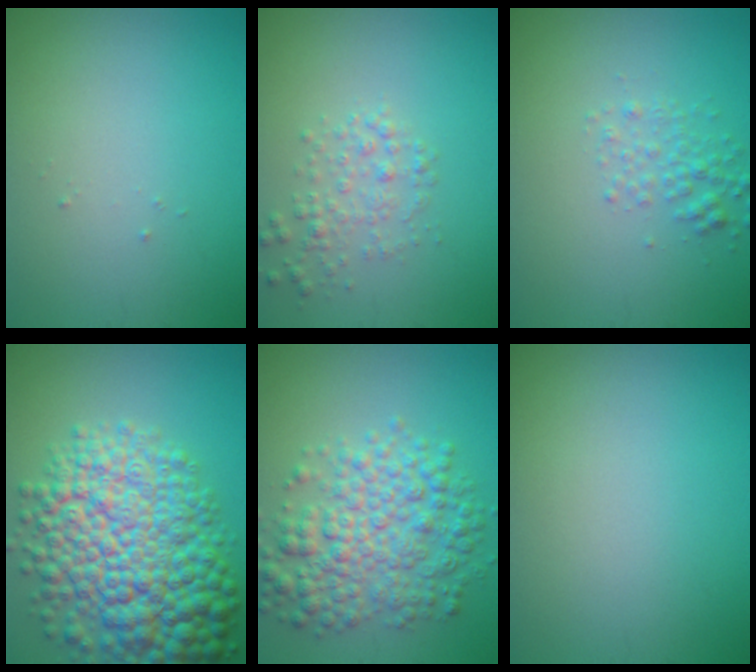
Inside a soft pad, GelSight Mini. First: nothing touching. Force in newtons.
{"total": 2.1, "press": 2.1, "slide": 0.1}
{"total": 2.0, "press": 2.0, "slide": 0.1}
{"total": 12.5, "press": 12.5, "slide": 0.3}
{"total": 6.5, "press": 6.5, "slide": 0.0}
{"total": 0.0}